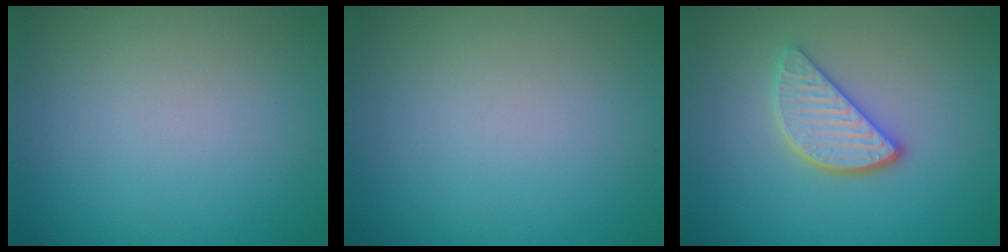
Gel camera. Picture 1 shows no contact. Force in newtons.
{"total": 0.0}
{"total": 3.5, "press": 2.9, "slide": 1.9}